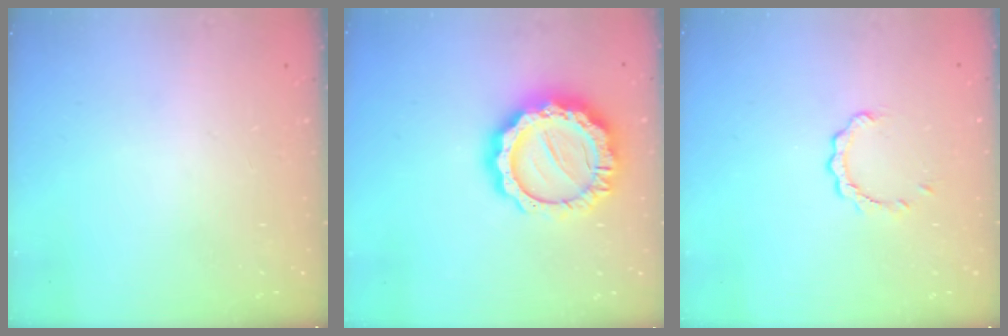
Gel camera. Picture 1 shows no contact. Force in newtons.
{"total": 19.1, "press": 19.1, "slide": 1.4}
{"total": 2.9, "press": 2.9, "slide": 0.4}